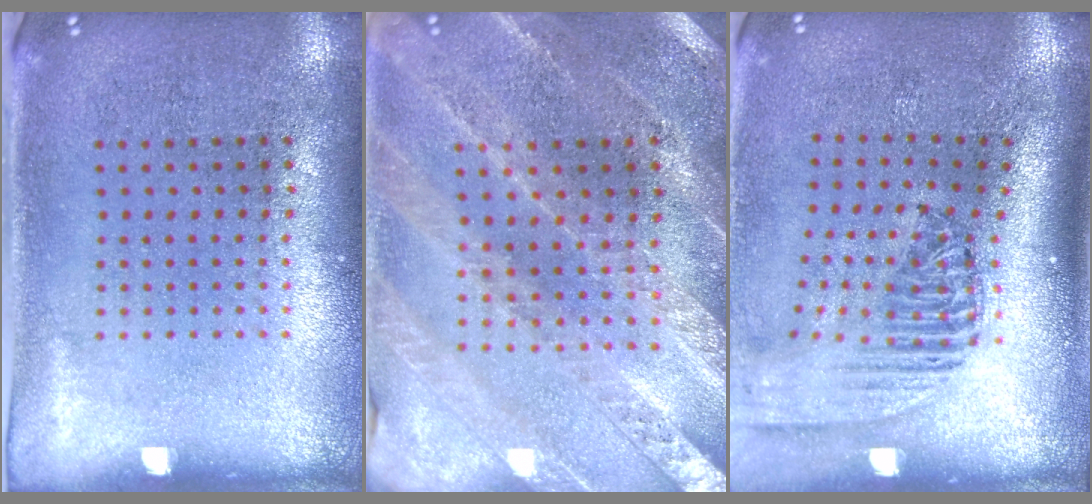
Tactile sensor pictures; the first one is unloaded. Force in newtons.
{"total": 1.5, "press": 1.5, "slide": 0.2}
{"total": 2.4, "press": 1.8, "slide": 1.6}